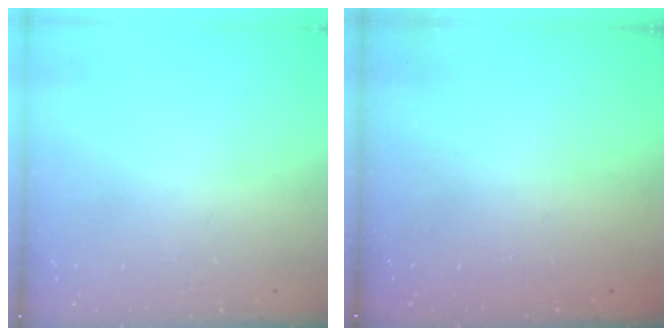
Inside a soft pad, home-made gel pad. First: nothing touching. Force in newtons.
{"total": 2.3, "press": 2.2, "slide": 0.8}